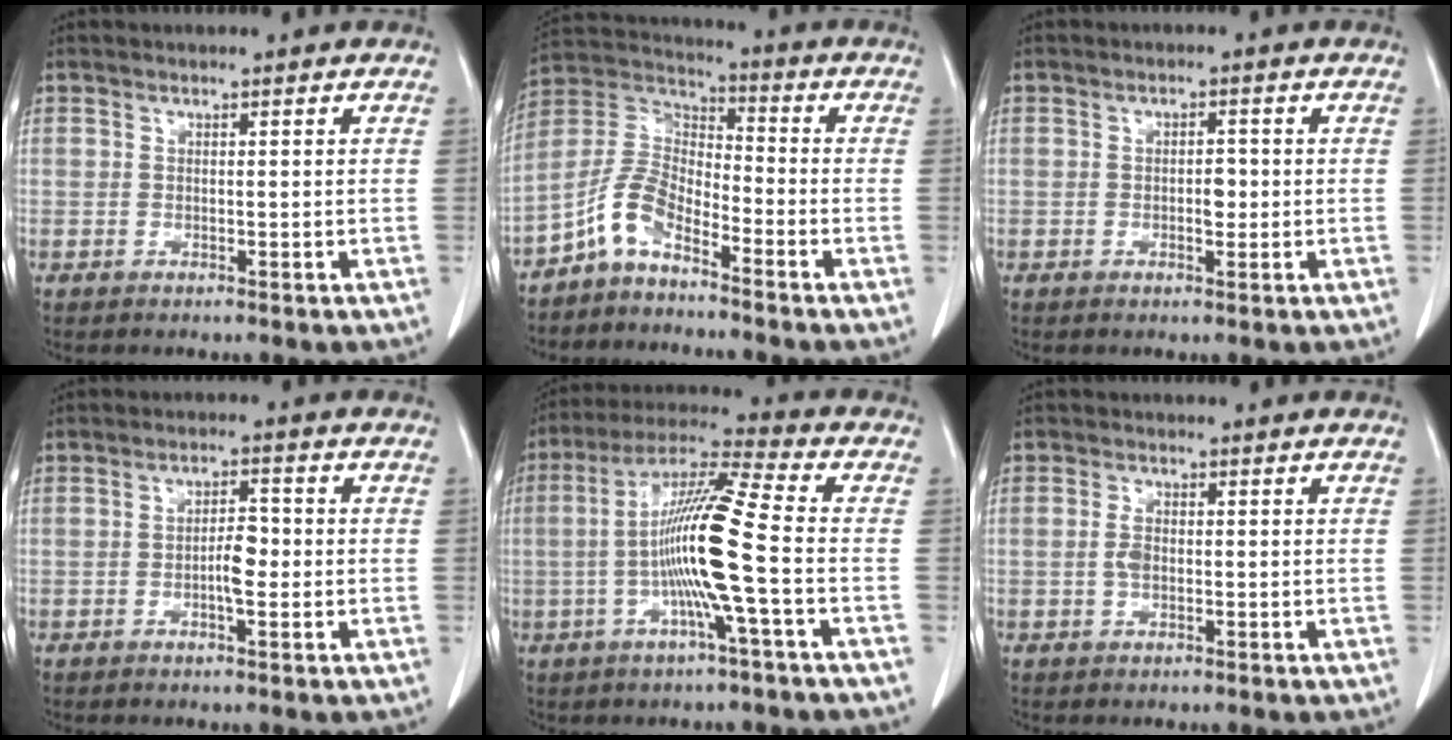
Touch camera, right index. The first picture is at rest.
{"total": 7.6, "force": [-5.2, 2.8, 4.8], "torque": [-0.114, 0.019, -0.112]}
{"total": 2.2, "force": [-0.3, 1.0, 1.9], "torque": [-0.030, 0.002, -0.003]}
{"total": 3.7, "force": [-0.7, 1.1, 3.4], "torque": [-0.060, 0.004, -0.011]}
{"total": 13.2, "force": [-2.3, -0.8, 13.0], "torque": [-0.247, 0.006, -0.054]}
{"total": 2.1, "force": [-0.2, 1.0, 1.8], "torque": [-0.039, 0.002, -0.005]}